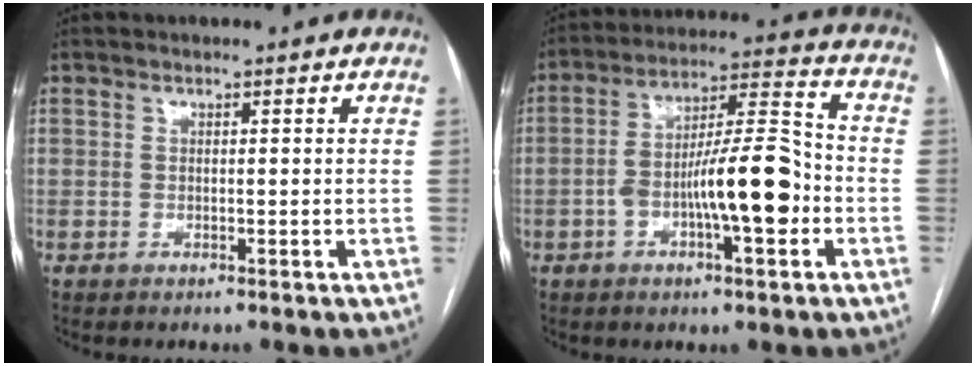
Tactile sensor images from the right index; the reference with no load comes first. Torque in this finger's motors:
{"motor_torque": [0.53, -0.08, 0.43, 0.14]}